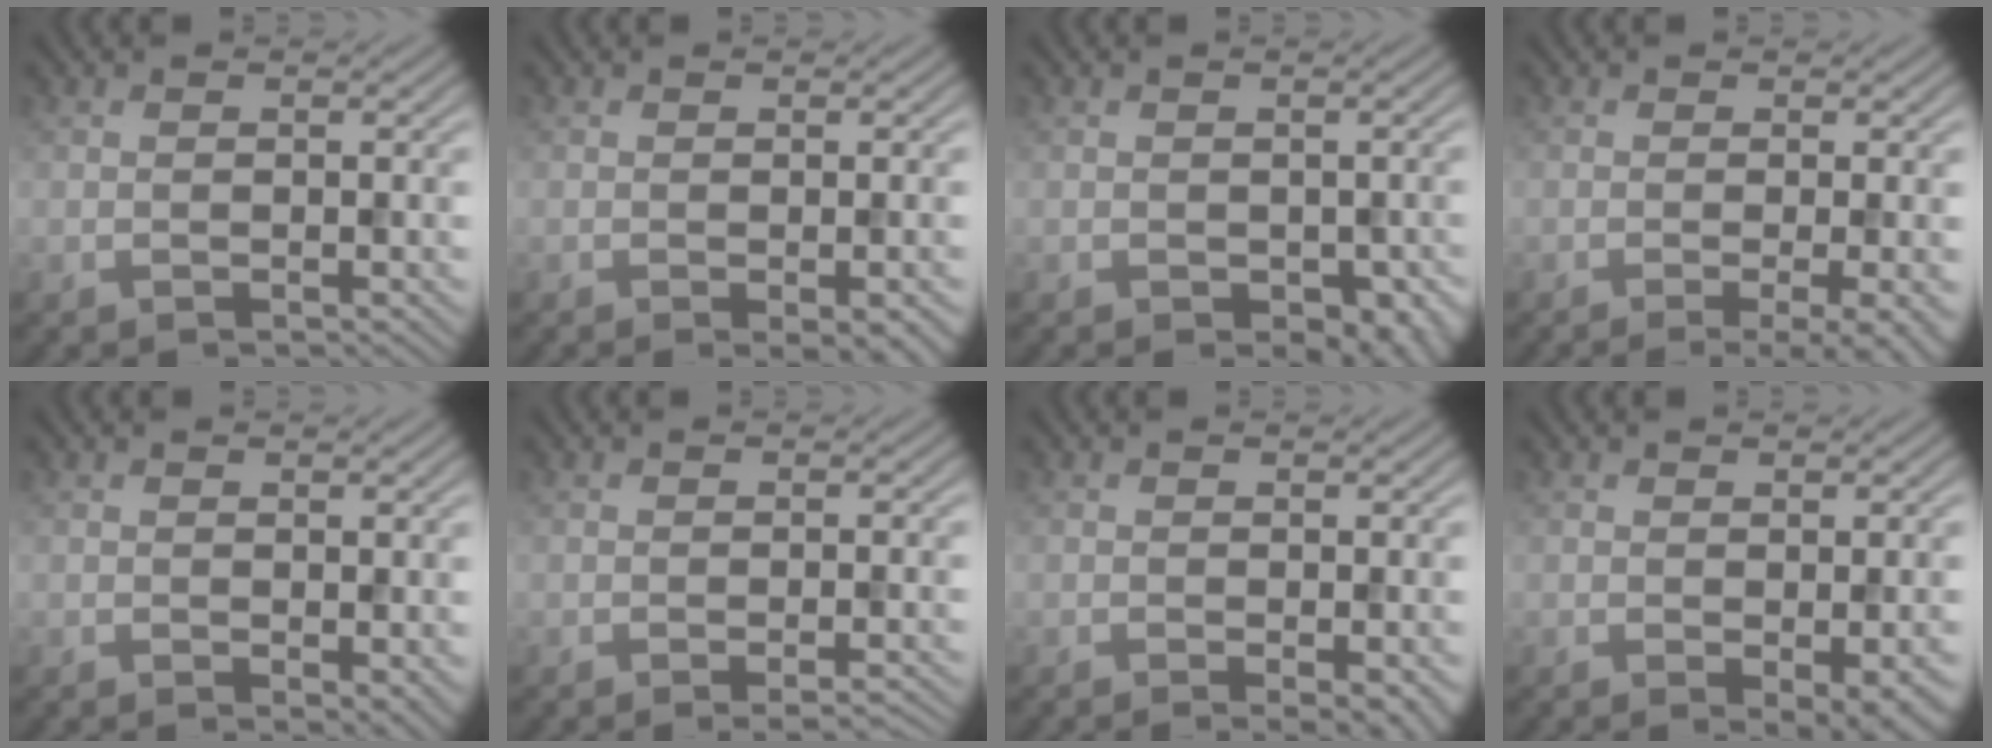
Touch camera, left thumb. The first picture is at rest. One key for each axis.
{"total": 3.1, "fx": -1.3, "fy": 0.7, "fz": 2.7, "tx": -0.037, "ty": -0.002, "tz": -0.014}
{"total": 3.8, "fx": -1.8, "fy": 2.2, "fz": 2.5, "tx": -0.034, "ty": -0.017, "tz": -0.011}
{"total": 5.2, "fx": -1.8, "fy": 1.2, "fz": 4.8, "tx": -0.064, "ty": -0.003, "tz": -0.027}
{"total": 1.7, "fx": 0.0, "fy": 0.9, "fz": 1.5, "tx": -0.020, "ty": -0.007, "tz": 0.004}
{"total": 1.7, "fx": -0.8, "fy": 0.4, "fz": 1.5, "tx": -0.016, "ty": 0.003, "tz": -0.019}
{"total": 2.8, "fx": -0.9, "fy": 0.6, "fz": 2.5, "tx": -0.033, "ty": -0.001, "tz": -0.013}
{"total": 3.5, "fx": -0.9, "fy": 0.8, "fz": 3.3, "tx": -0.050, "ty": -0.008, "tz": -0.008}